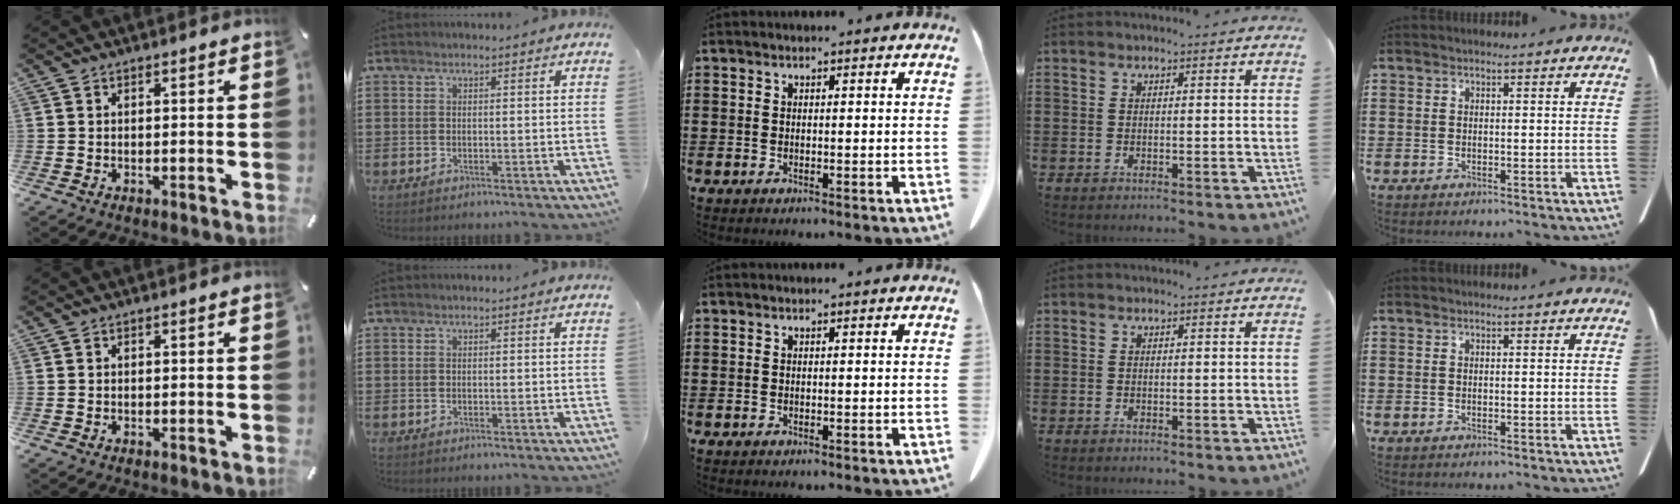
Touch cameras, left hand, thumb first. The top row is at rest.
{}